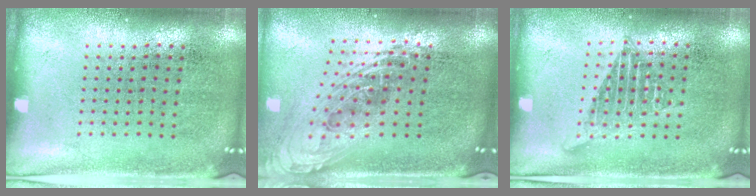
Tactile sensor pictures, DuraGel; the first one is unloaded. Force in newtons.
{"total": 2.2, "press": 1.6, "slide": 1.5}
{"total": 1.2, "press": 1.1, "slide": 0.3}